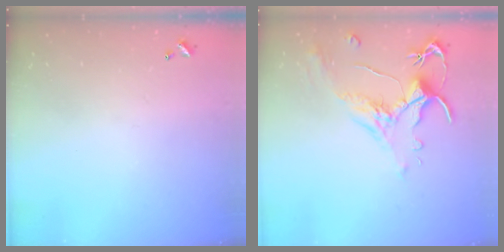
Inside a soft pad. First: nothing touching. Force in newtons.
{"total": 1.8, "press": 1.3, "slide": 1.3}